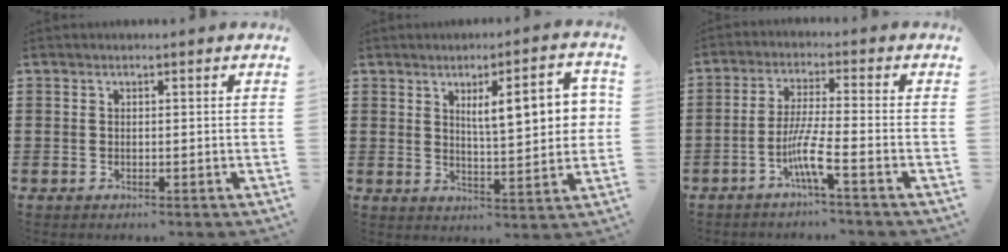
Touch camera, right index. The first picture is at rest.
{"total": 9.0, "force": [2.7, 2.7, 8.2], "torque": [-0.127, -0.001, 0.036]}
{"total": 6.7, "force": [-3.3, 0.2, 5.9], "torque": [-0.126, -0.012, -0.066]}